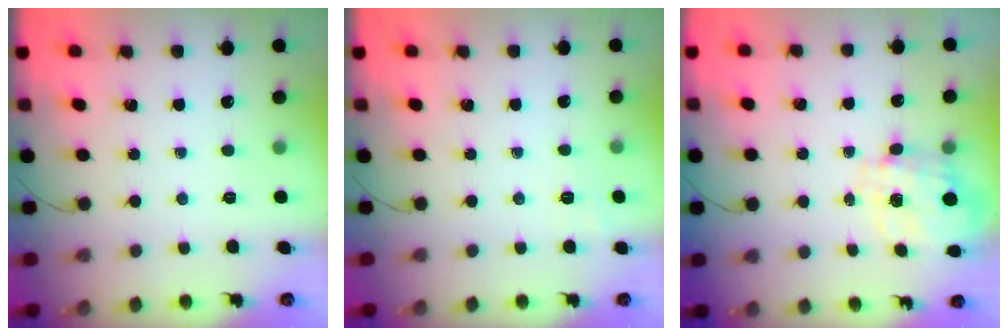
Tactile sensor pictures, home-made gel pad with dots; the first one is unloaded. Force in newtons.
{"total": 2.2, "press": 0.9, "slide": 2.0}
{"total": 3.5, "press": 3.3, "slide": 1.0}